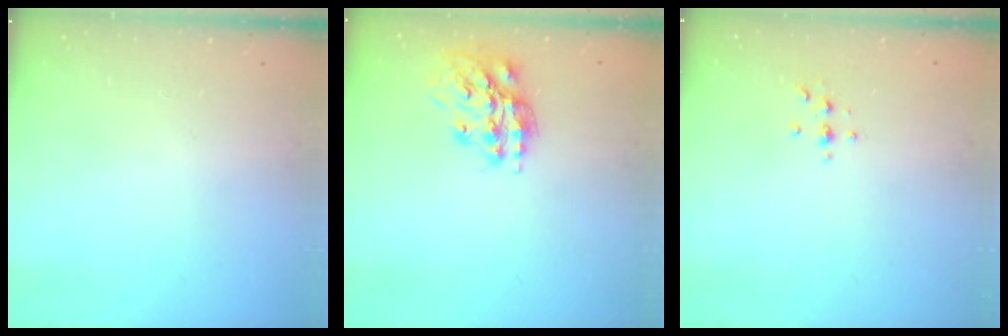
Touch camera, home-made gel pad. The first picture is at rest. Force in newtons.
{"total": 16.1, "press": 16.1, "slide": 1.5}
{"total": 2.3, "press": 2.3, "slide": 0.2}